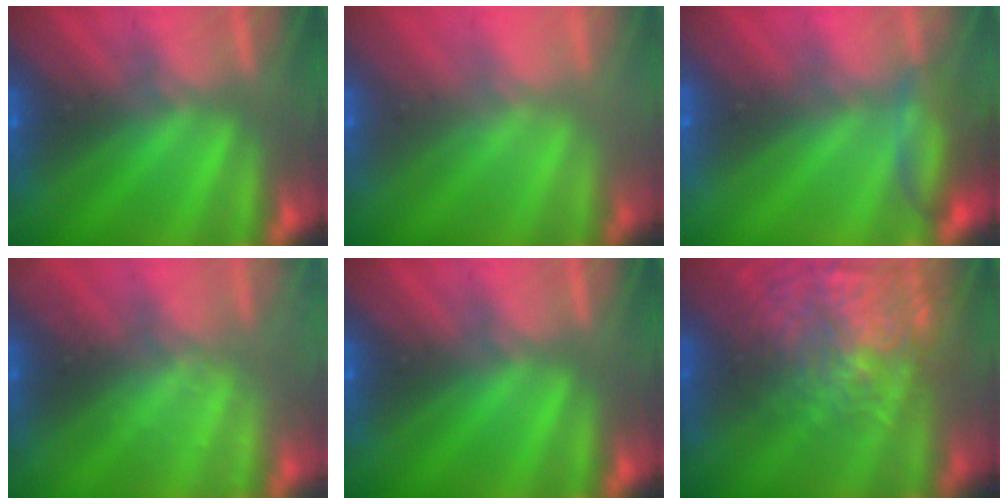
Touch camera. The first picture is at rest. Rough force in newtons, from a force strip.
{"total": 2.1}
{"total": 2.5}
{"total": 2.2}
{"total": 0.0}
{"total": 7.9}